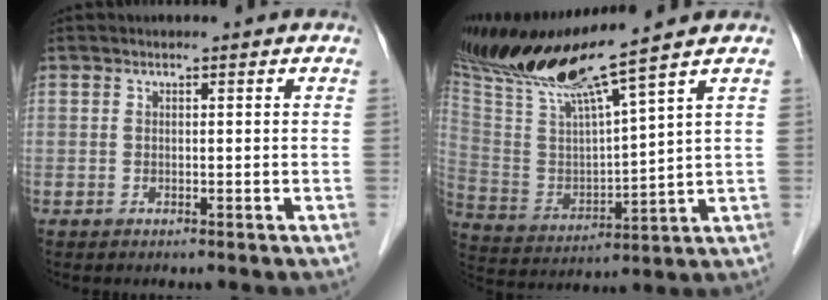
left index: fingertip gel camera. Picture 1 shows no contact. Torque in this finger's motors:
{"motor_torque": [-0.43, -0.65, 0.29, 0.16]}